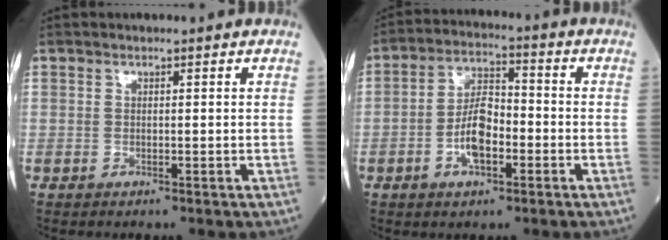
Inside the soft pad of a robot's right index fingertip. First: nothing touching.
{"total": 7.1, "force": [-2.3, 3.1, 6.0], "torque": [-0.122, 0.015, -0.043]}